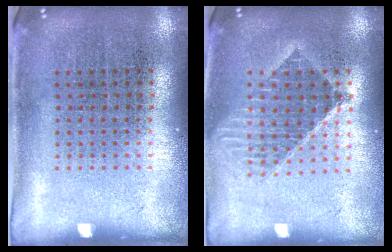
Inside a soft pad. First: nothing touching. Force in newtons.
{"total": 1.5, "press": 1.3, "slide": 0.8}